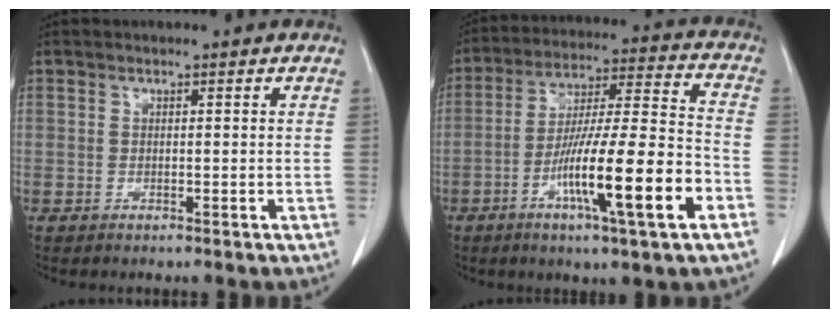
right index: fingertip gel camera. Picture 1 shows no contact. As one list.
[{"total": 17.4, "force": [-6.8, 0.6, 16.0], "torque": [-0.277, -0.008, -0.114]}]